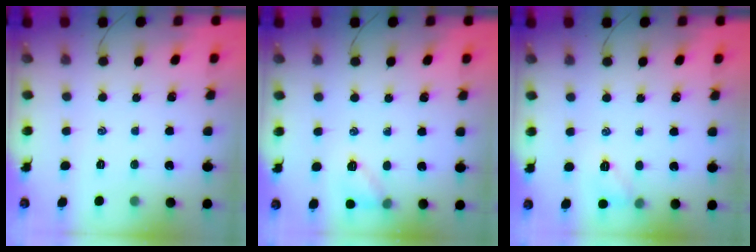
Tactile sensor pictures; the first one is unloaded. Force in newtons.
{"total": 8.7, "press": 8.5, "slide": 1.8}
{"total": 7.0, "press": 6.9, "slide": 1.1}